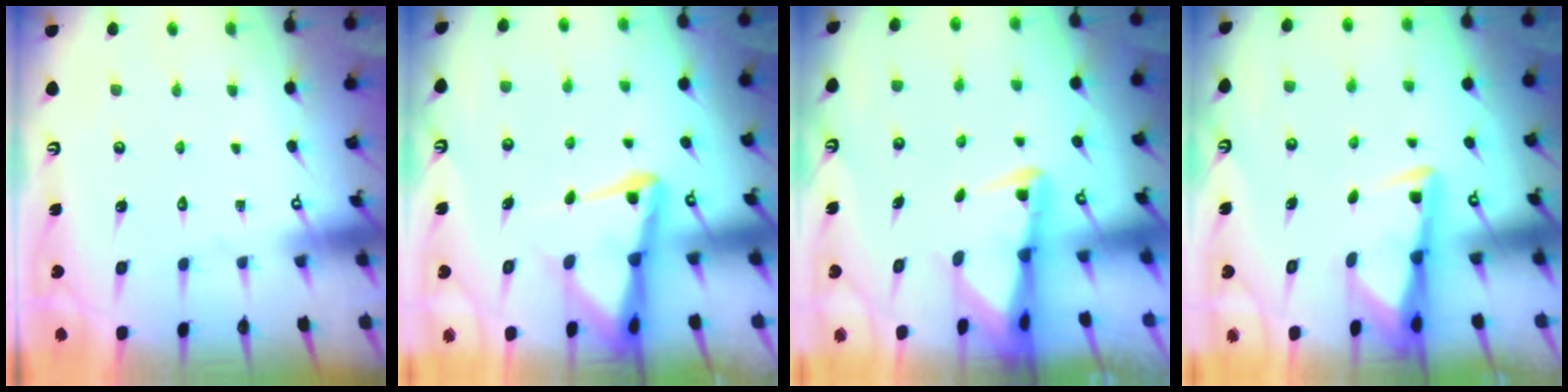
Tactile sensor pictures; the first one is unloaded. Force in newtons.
{"total": 6.2, "press": 6.2, "slide": 0.7}
{"total": 2.9, "press": 2.8, "slide": 0.6}
{"total": 3.0, "press": 3.0, "slide": 0.6}